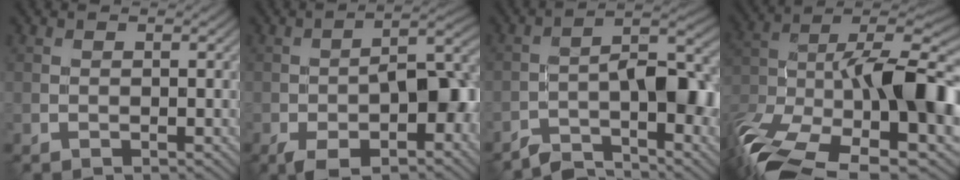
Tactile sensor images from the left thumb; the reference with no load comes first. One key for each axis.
{"total": 13.0, "fx": -4.8, "fy": 5.8, "fz": 10.6, "tx": -0.162, "ty": -0.015, "tz": -0.079}
{"total": 9.0, "fx": -5.3, "fy": 2.9, "fz": 6.7, "tx": -0.094, "ty": 0.005, "tz": -0.100}
{"total": 18.2, "fx": -5.6, "fy": 10.1, "fz": 14.1, "tx": -0.296, "ty": -0.022, "tz": -0.089}